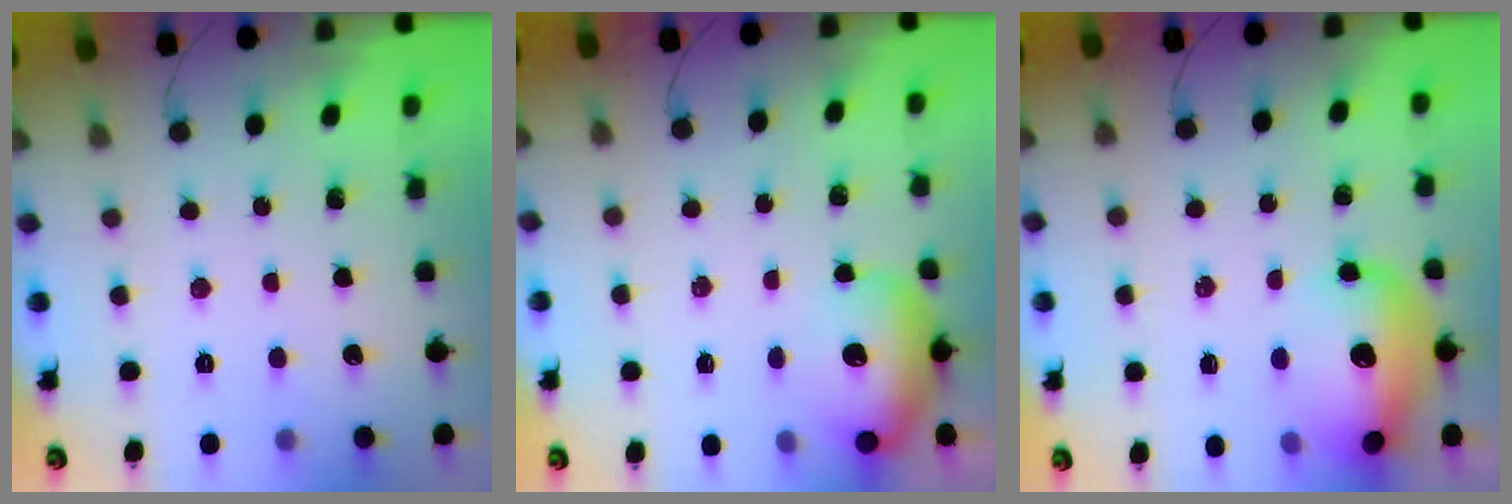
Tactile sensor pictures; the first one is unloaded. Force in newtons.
{"total": 19.2, "press": 15.6, "slide": 11.2}
{"total": 15.5, "press": 15.1, "slide": 3.7}